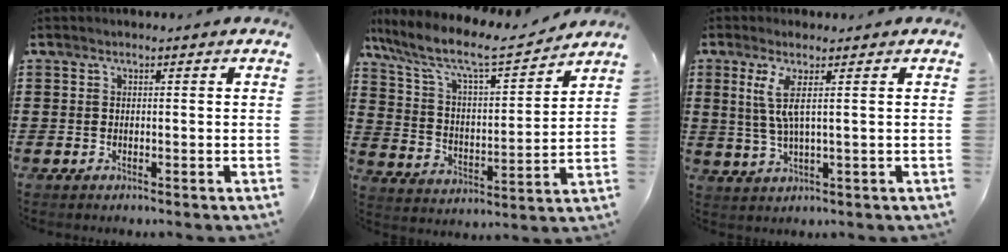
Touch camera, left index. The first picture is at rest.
{"total": 8.3, "force": [6.8, 1.4, 4.6], "torque": [-0.119, -0.042, 0.110]}
{"total": 4.9, "force": [1.4, 0.0, 4.7], "torque": [-0.110, -0.015, 0.018]}